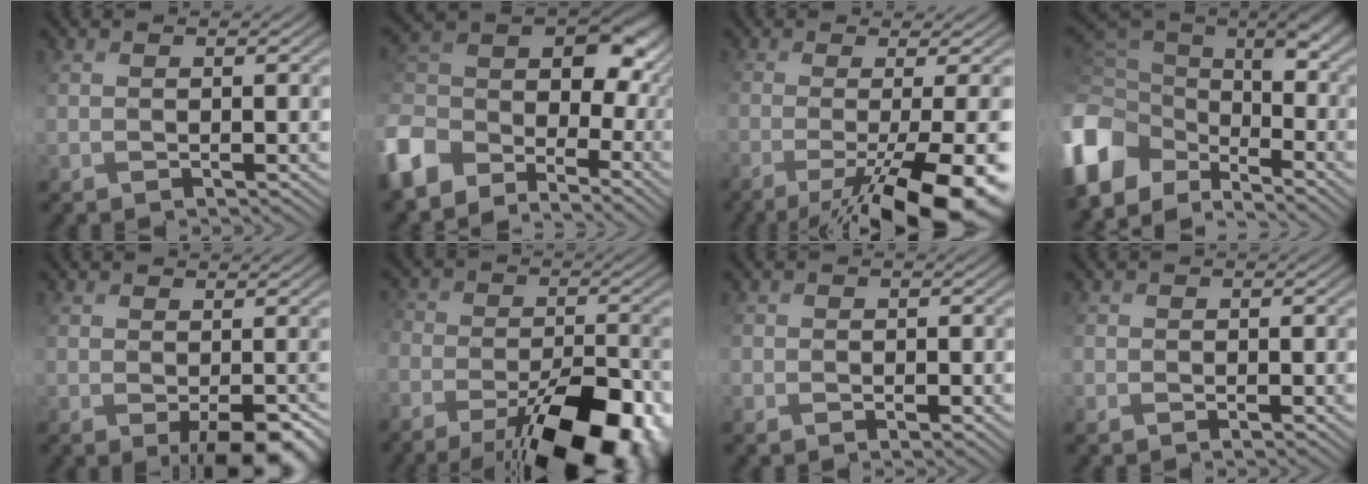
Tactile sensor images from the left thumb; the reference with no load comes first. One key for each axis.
{"total": 12.8, "fx": -4.7, "fy": 8.7, "fz": 8.1, "tx": -0.200, "ty": -0.005, "tz": -0.103}
{"total": 14.1, "fx": -5.8, "fy": 4.0, "fz": 12.2, "tx": -0.175, "ty": -0.018, "tz": -0.081}
{"total": 13.1, "fx": -5.9, "fy": 8.0, "fz": 8.5, "tx": -0.228, "ty": -0.015, "tz": -0.108}
{"total": 6.0, "fx": -2.2, "fy": 2.5, "fz": 5.0, "tx": -0.081, "ty": -0.014, "tz": -0.022}
{"total": 17.5, "fx": -11.1, "fy": 8.4, "fz": 10.5, "tx": -0.167, "ty": -0.029, "tz": -0.149}
{"total": 2.4, "fx": -1.1, "fy": 1.6, "fz": 1.5, "tx": -0.025, "ty": -0.010, "tz": -0.016}
{"total": 1.9, "fx": -1.0, "fy": 1.4, "fz": 0.9, "tx": -0.019, "ty": -0.010, "tz": -0.021}